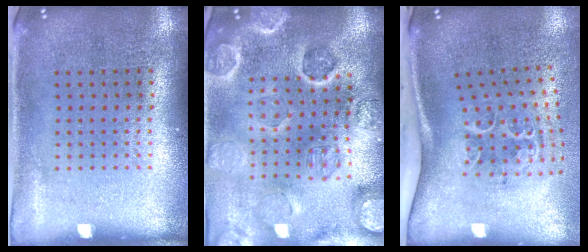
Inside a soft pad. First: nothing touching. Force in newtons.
{"total": 3.2, "press": 3.1, "slide": 0.6}
{"total": 2.0, "press": 1.4, "slide": 1.4}